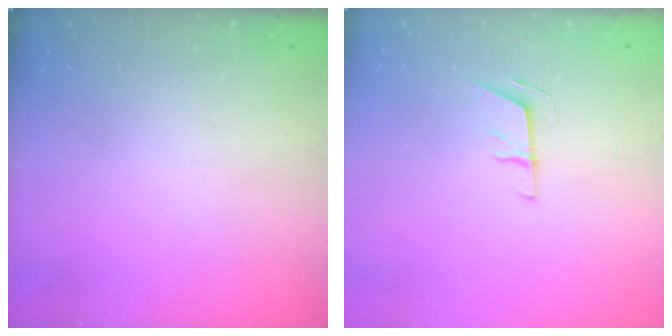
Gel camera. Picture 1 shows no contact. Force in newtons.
{"total": 6.1, "press": 6.1, "slide": 1.0}